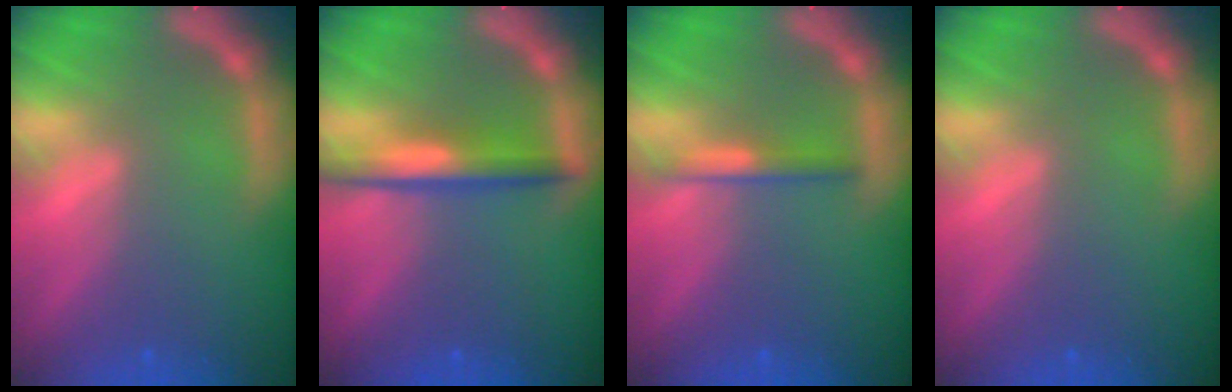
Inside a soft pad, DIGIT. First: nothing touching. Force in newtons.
{"total": 4.0}
{"total": 1.9}
{"total": 0.0}